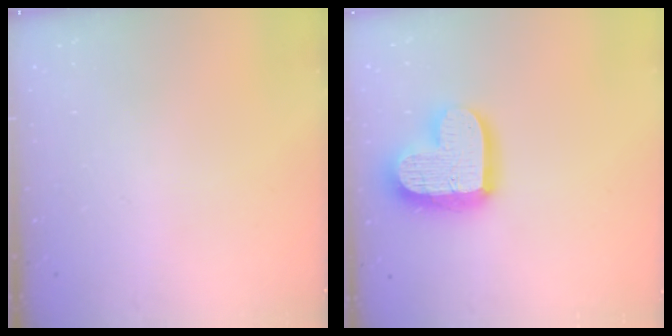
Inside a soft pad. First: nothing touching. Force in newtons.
{"total": 17.7, "press": 17.6, "slide": 1.3}